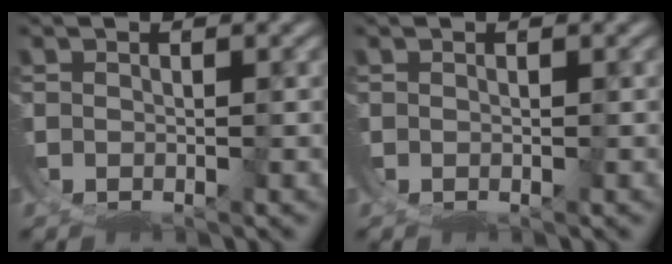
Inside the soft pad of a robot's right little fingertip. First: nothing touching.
{"total": 0.0}